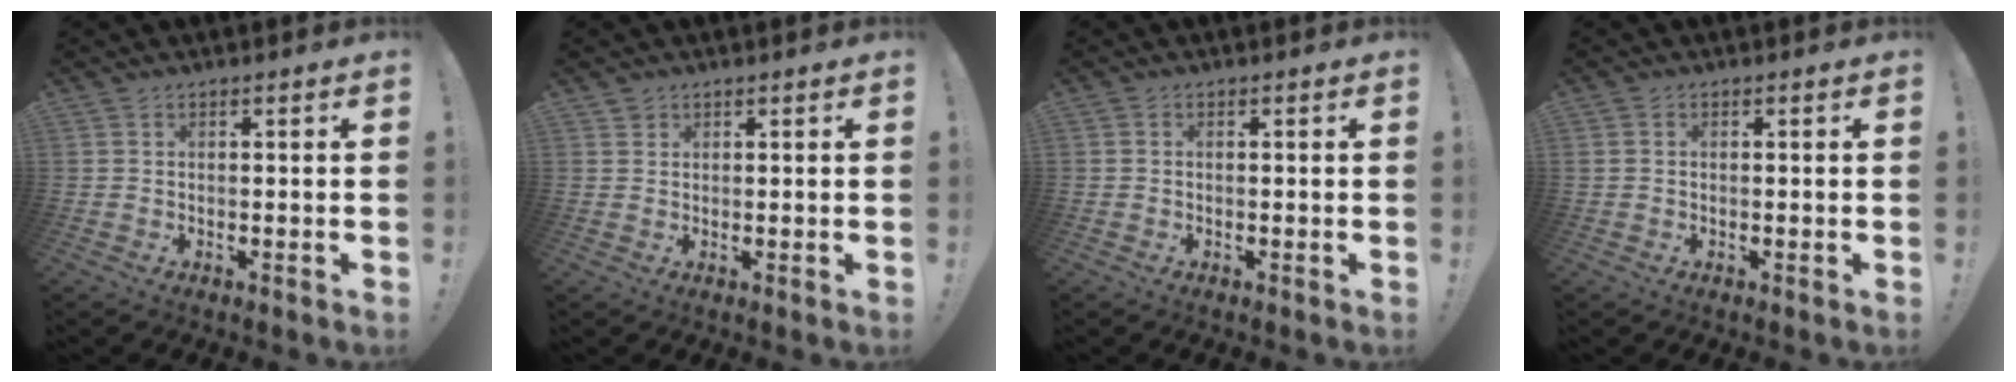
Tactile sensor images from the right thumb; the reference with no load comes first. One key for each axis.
{"total": 1.1, "fx": 0.9, "fy": 0.7, "fz": 0.1, "tx": 0.003, "ty": -0.003, "tz": 0.017}
{"total": 0.9, "fx": 0.3, "fy": -0.1, "fz": -0.9, "tx": 0.017, "ty": 0.002, "tz": 0.006}
{"total": 0.8, "fx": 0.4, "fy": 0.2, "fz": -0.7, "tx": 0.013, "ty": 0.004, "tz": 0.008}